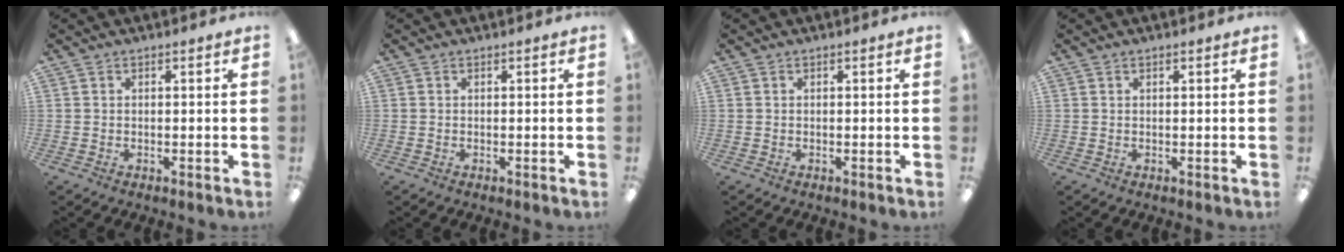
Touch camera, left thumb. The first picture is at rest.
{"total": 0.0}
{"total": 0.0}
{"total": 0.5, "force": [0.4, 0.1, 0.4], "torque": [-0.007, 0.002, 0.006]}